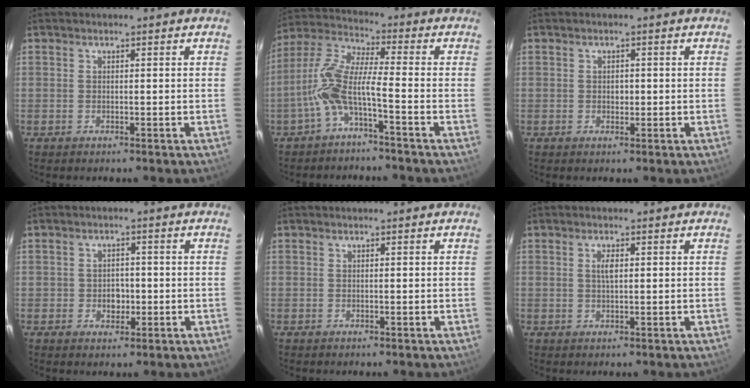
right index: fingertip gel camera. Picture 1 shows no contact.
{"total": 9.0, "force": [-3.6, 1.0, 8.2], "torque": [-0.189, 0.013, -0.075]}
{"total": 1.1, "force": [-0.1, 1.0, 0.5], "torque": [-0.007, 0.002, -0.001]}
{"total": 3.1, "force": [-0.6, 2.7, 1.3], "torque": [-0.026, 0.008, -0.006]}
{"total": 0.0}
{"total": 1.8, "force": [0.4, 0.7, 1.6], "torque": [-0.031, 0.002, 0.007]}